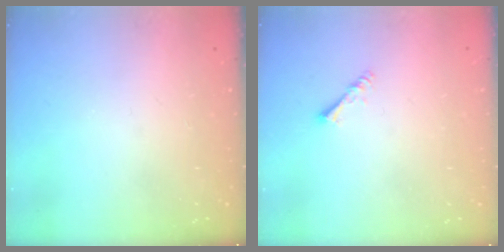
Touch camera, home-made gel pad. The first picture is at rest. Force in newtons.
{"total": 1.4, "press": 1.3, "slide": 0.3}